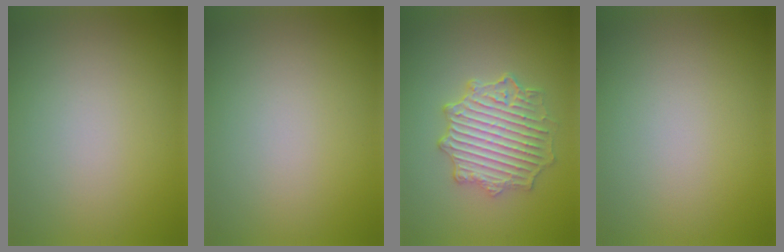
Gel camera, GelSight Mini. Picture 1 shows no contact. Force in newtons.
{"total": 0.0}
{"total": 5.2, "press": 4.6, "slide": 2.2}
{"total": 0.0}